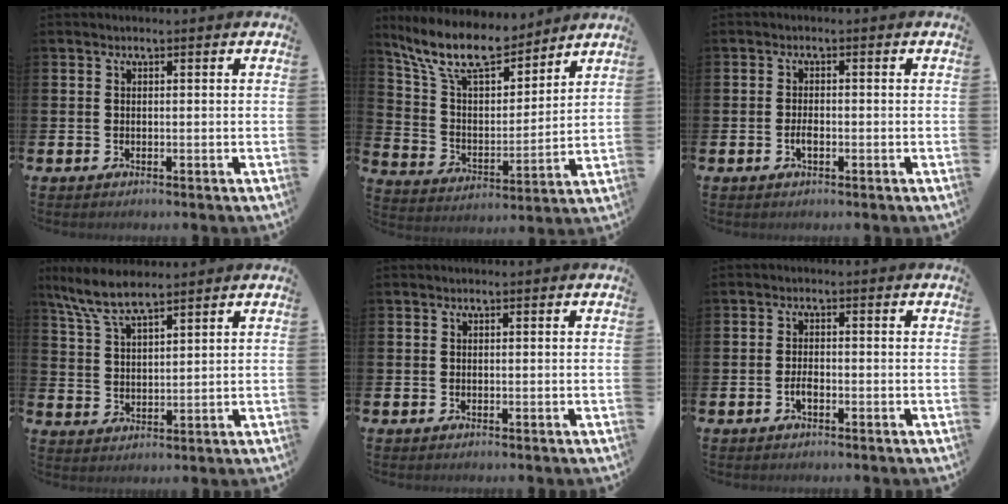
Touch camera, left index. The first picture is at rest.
{"total": 11.8, "force": [10.1, 3.5, 5.0], "torque": [-0.137, -0.055, 0.182]}
{"total": 1.6, "force": [-0.6, 0.7, 1.4], "torque": [-0.024, 0.001, -0.012]}
{"total": 7.1, "force": [6.2, 1.4, 3.2], "torque": [-0.088, -0.017, 0.115]}
{"total": 0.0}
{"total": 1.8, "force": [-0.9, 0.8, 1.4], "torque": [-0.026, 0.001, -0.017]}